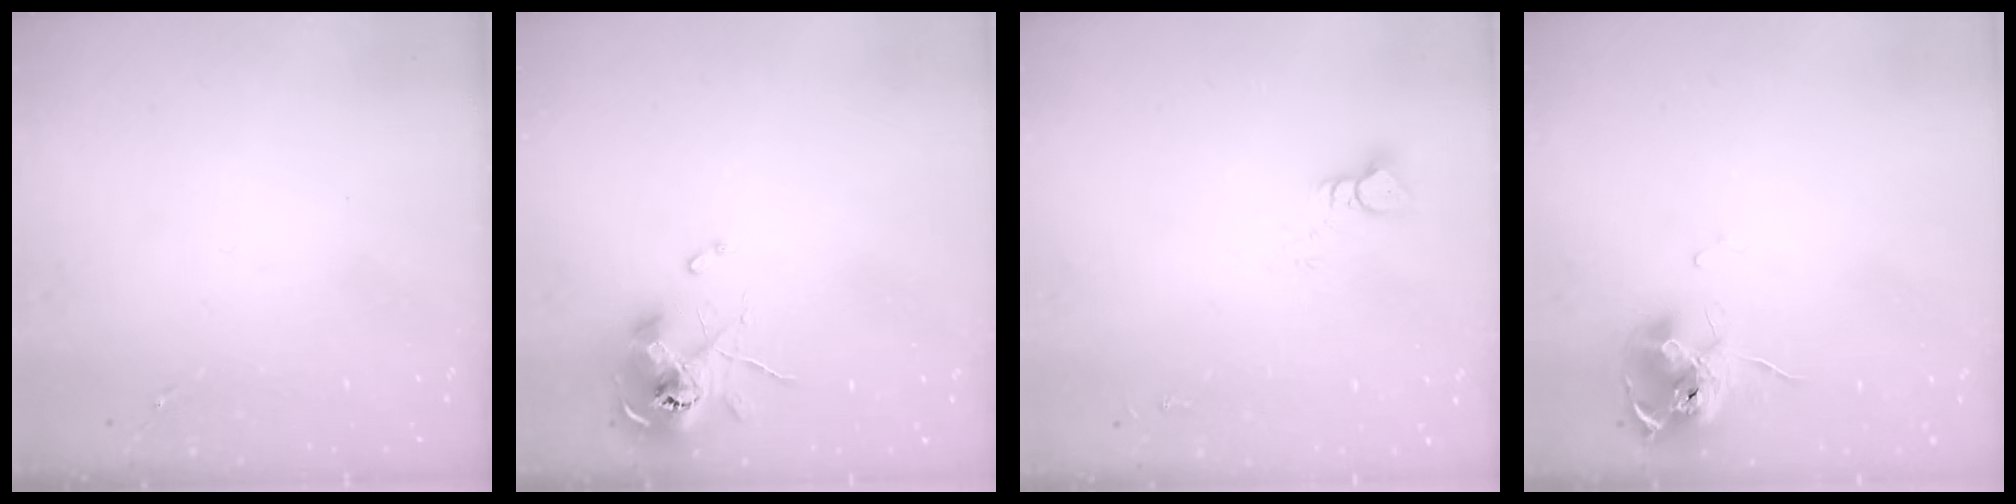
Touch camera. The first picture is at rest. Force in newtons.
{"total": 10.2, "press": 10.1, "slide": 1.4}
{"total": 5.1, "press": 5.1, "slide": 0.3}
{"total": 11.9, "press": 11.8, "slide": 1.2}